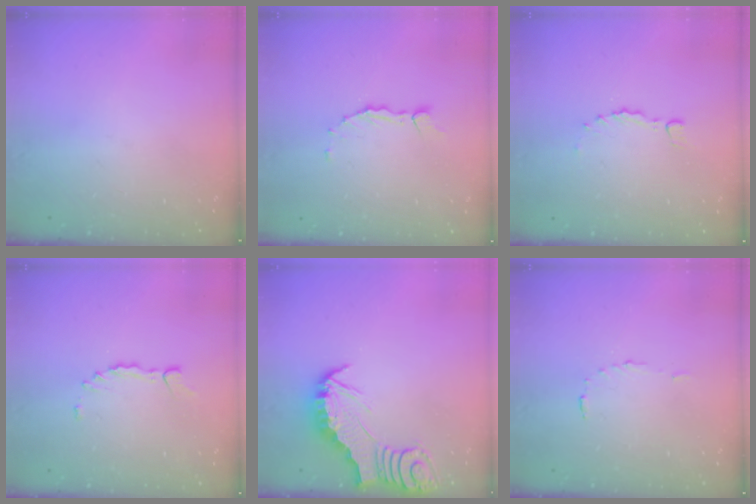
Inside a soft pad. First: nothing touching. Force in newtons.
{"total": 2.2, "press": 2.2, "slide": 0.2}
{"total": 0.0}
{"total": 2.2, "press": 2.2, "slide": 0.3}
{"total": 2.8, "press": 2.8, "slide": 0.2}
{"total": 3.0, "press": 3.0, "slide": 0.5}